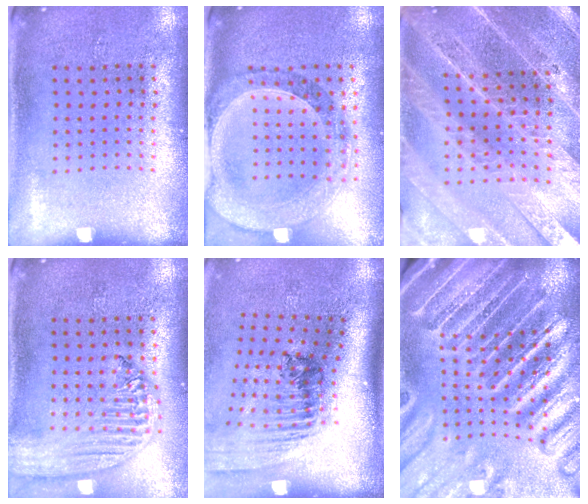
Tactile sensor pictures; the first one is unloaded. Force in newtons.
{"total": 1.4, "press": 1.4, "slide": 0.3}
{"total": 4.6, "press": 4.1, "slide": 2.0}
{"total": 2.5, "press": 2.1, "slide": 1.4}
{"total": 2.4, "press": 1.6, "slide": 1.8}
{"total": 5.2, "press": 4.6, "slide": 2.6}